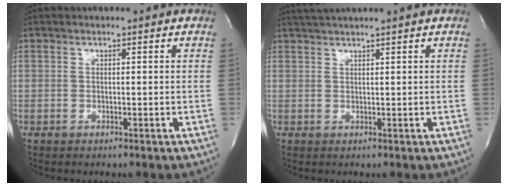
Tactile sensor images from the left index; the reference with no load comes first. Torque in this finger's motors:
{"motor_torque": [0.12, -0.30, 0.00, 0.02]}